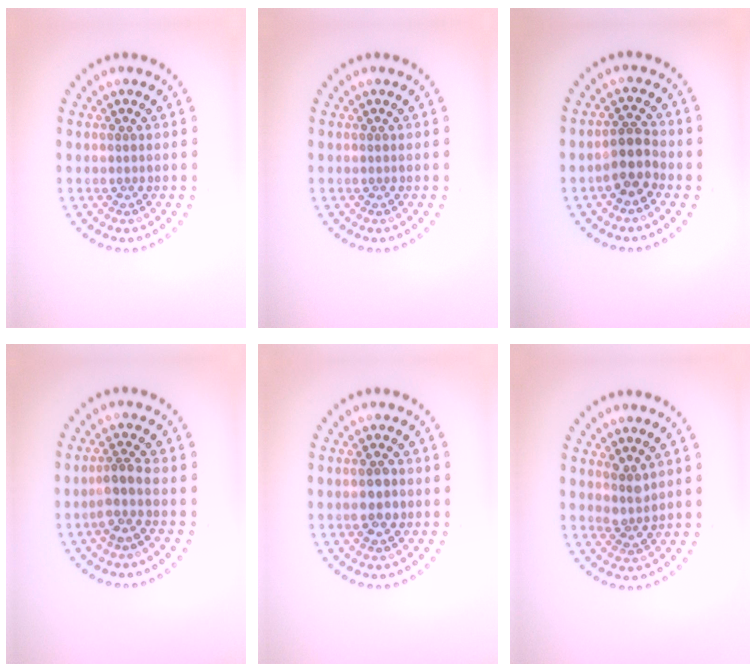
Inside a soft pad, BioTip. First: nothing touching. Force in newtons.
{"total": 0.0}
{"total": 2.6, "press": 2.3, "slide": 1.2}
{"total": 1.9, "press": 1.6, "slide": 1.2}
{"total": 2.1, "press": 2.1, "slide": 0.2}
{"total": 1.8, "press": 1.3, "slide": 1.2}